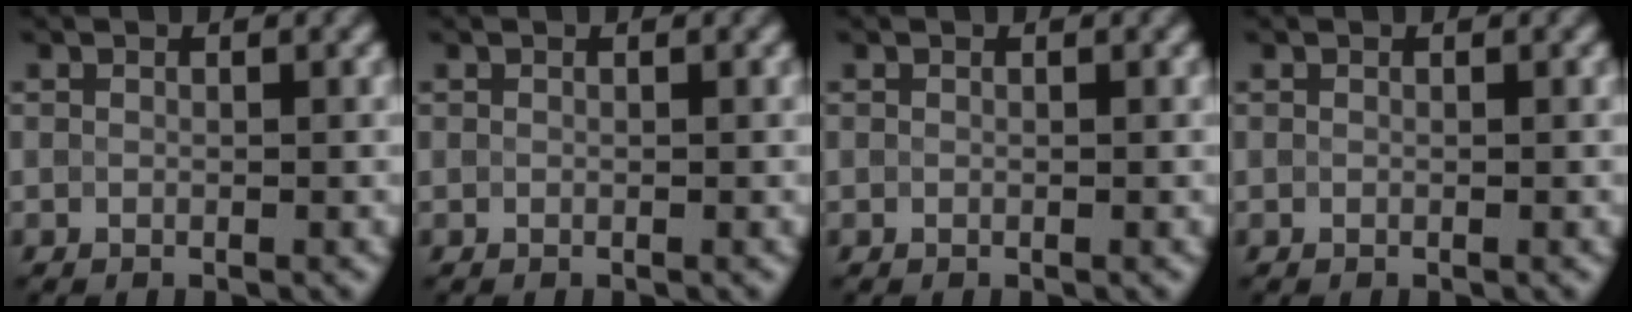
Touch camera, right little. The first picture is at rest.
{"total": 0.0}
{"total": 0.0}
{"total": 0.0}